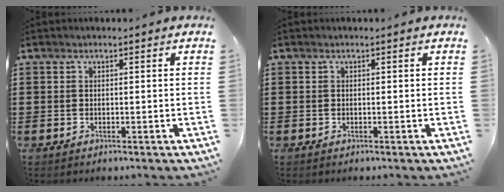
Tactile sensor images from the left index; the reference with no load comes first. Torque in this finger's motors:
{"motor_torque": [0.00, 0.00, 0.00, 0.00]}